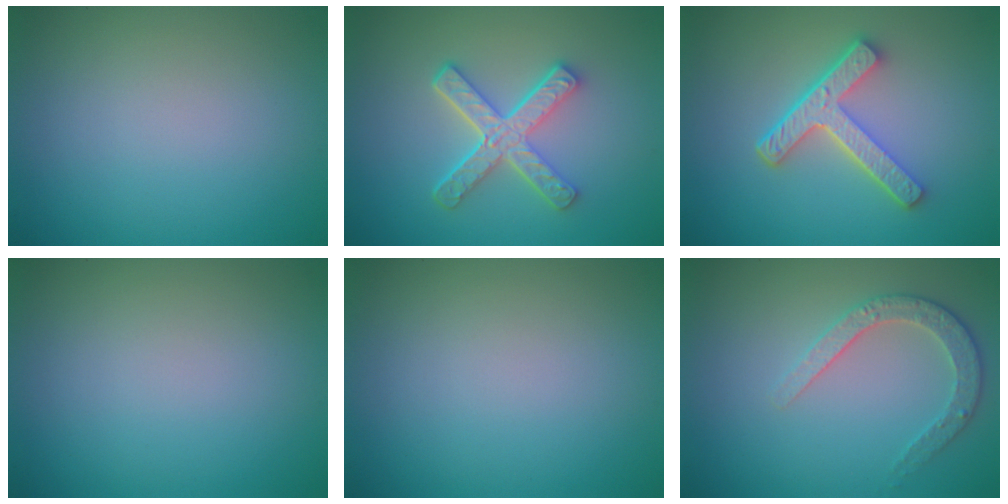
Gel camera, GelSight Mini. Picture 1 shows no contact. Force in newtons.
{"total": 4.9, "press": 3.7, "slide": 3.2}
{"total": 5.0, "press": 3.7, "slide": 3.4}
{"total": 0.0}
{"total": 0.0}
{"total": 2.9, "press": 2.8, "slide": 0.7}